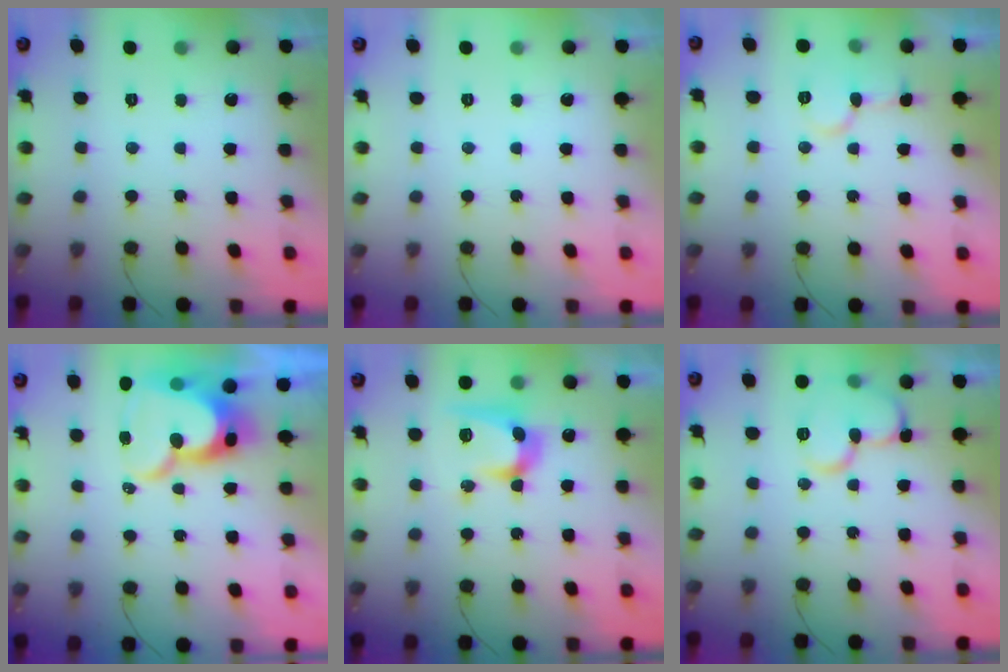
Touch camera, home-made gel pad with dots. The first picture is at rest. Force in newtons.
{"total": 0.0}
{"total": 7.7, "press": 7.7, "slide": 0.2}
{"total": 16.1, "press": 16.0, "slide": 1.4}
{"total": 12.6, "press": 12.6, "slide": 0.4}
{"total": 11.3, "press": 11.2, "slide": 1.2}